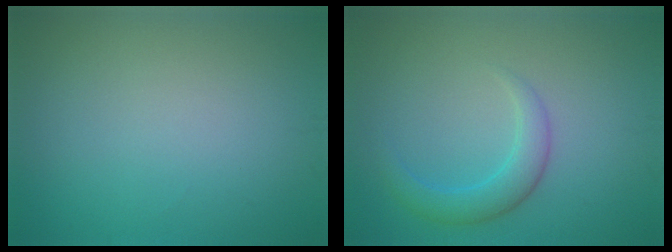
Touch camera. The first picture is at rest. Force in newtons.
{"total": 2.8, "press": 2.8, "slide": 0.1}